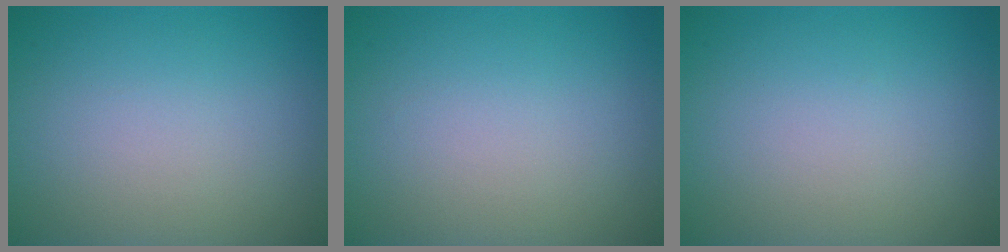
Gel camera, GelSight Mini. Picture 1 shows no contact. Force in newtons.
{"total": 0.0}
{"total": 0.0}